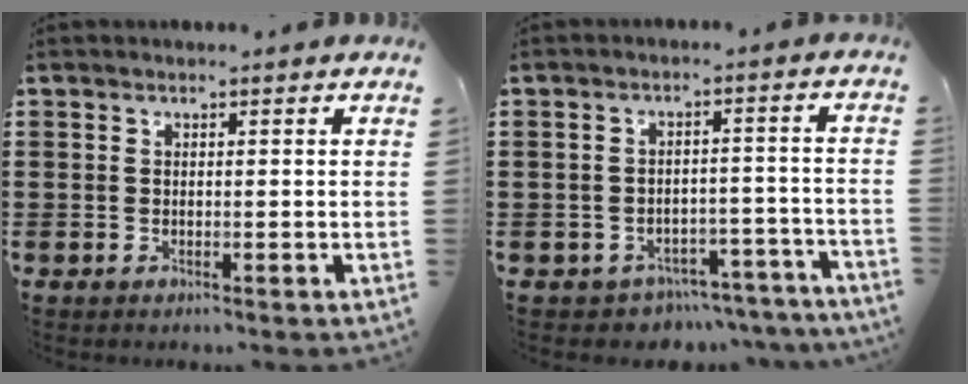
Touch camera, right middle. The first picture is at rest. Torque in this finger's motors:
{"motor_torque": [-0.05, -0.26, 0.07, 0.00]}